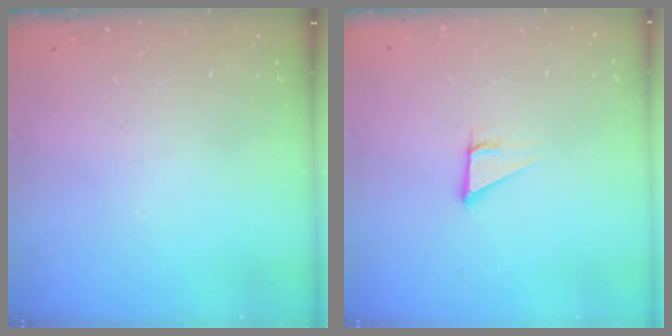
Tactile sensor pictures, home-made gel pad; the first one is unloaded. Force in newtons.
{"total": 2.8, "press": 2.8, "slide": 0.1}